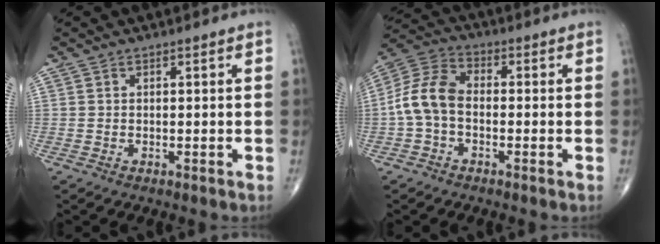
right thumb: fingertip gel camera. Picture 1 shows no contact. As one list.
[{"total": 8.8, "force": [-1.3, 5.7, 6.6], "torque": [-0.132, 0.028, -0.040]}]